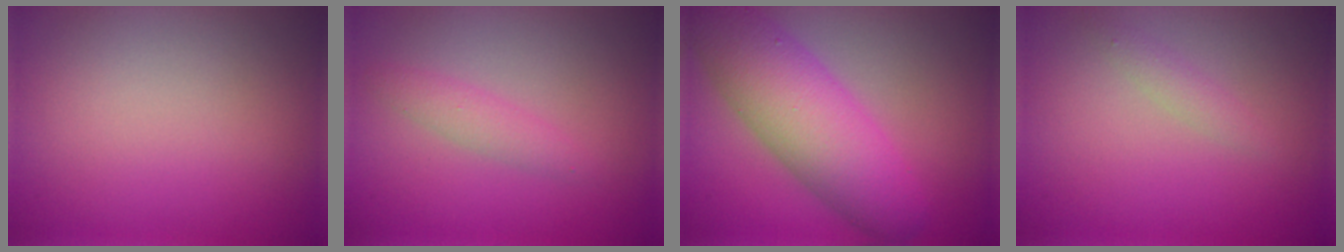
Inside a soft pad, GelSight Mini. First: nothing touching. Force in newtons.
{"total": 1.6, "press": 1.6, "slide": 0.1}
{"total": 8.2, "press": 8.2, "slide": 0.2}
{"total": 1.1, "press": 1.1, "slide": 0.1}